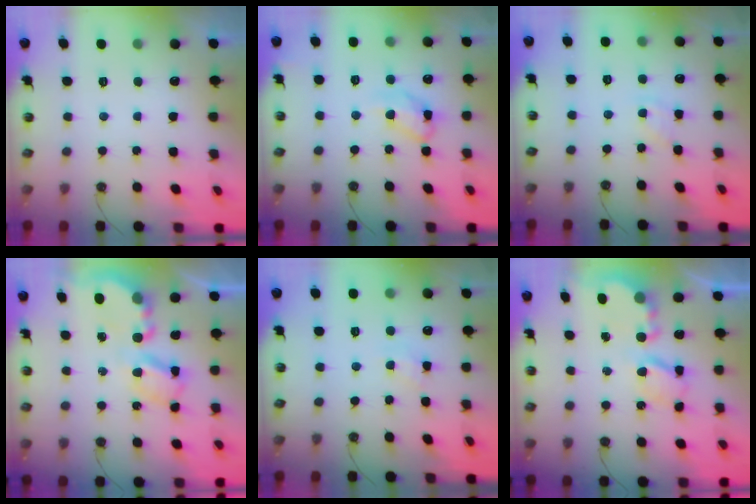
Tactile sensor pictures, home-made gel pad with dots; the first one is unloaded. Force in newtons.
{"total": 12.7, "press": 12.7, "slide": 1.1}
{"total": 5.0, "press": 5.0, "slide": 0.7}
{"total": 7.3, "press": 7.3, "slide": 0.5}
{"total": 3.3, "press": 3.2, "slide": 0.5}
{"total": 6.0, "press": 6.0, "slide": 0.4}